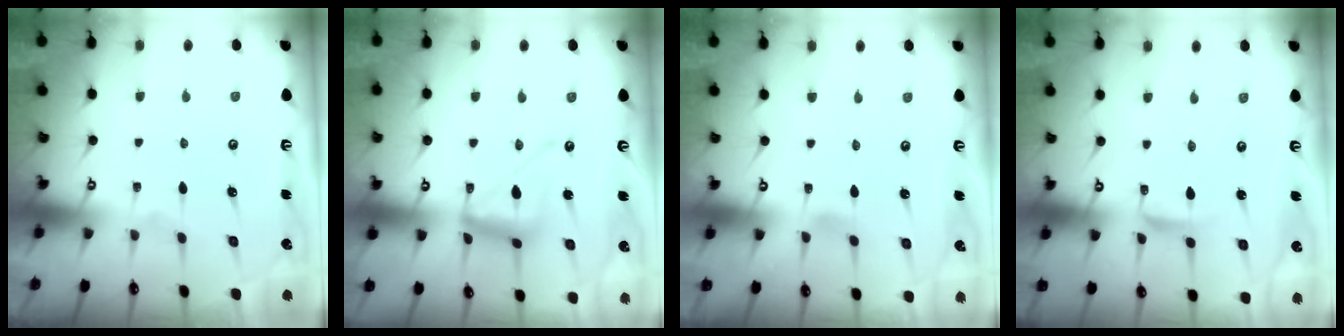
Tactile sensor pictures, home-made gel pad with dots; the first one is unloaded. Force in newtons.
{"total": 13.5, "press": 13.4, "slide": 1.2}
{"total": 2.1, "press": 2.1, "slide": 0.2}
{"total": 2.9, "press": 2.8, "slide": 0.3}